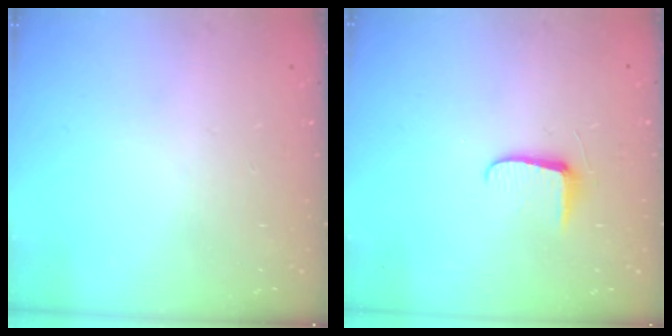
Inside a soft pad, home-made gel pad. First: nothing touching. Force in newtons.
{"total": 5.6, "press": 5.6, "slide": 0.7}